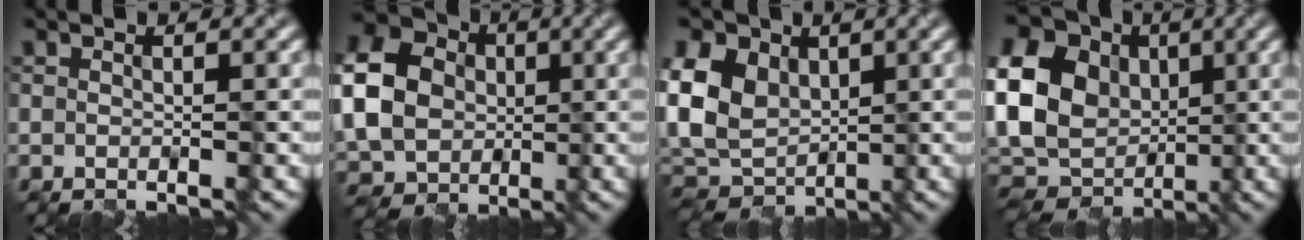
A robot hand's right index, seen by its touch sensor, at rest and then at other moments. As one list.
[{"total": 8.5, "force": [0.7, 7.2, 4.3], "torque": [-0.135, 0.012, 0.018]}, {"total": 7.3, "force": [2.2, 5.7, 4.1], "torque": [-0.126, 0.020, 0.036]}, {"total": 13.9, "force": [2.3, 11.6, 7.3], "torque": [-0.193, 0.012, 0.034]}]